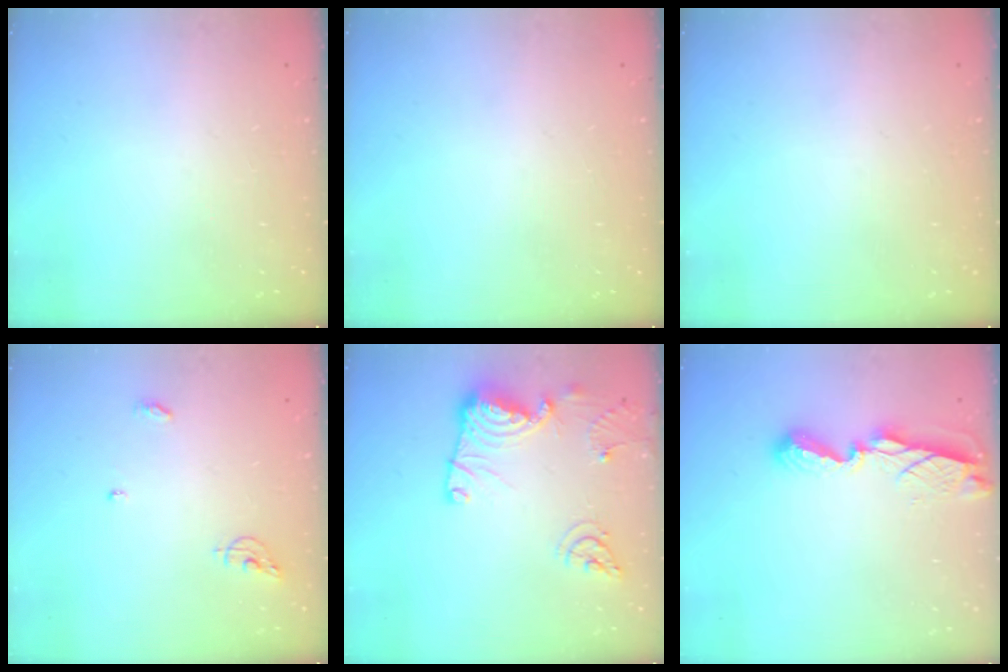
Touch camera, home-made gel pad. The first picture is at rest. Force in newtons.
{"total": 0.0}
{"total": 0.0}
{"total": 6.3, "press": 6.3, "slide": 0.2}
{"total": 14.1, "press": 14.0, "slide": 1.1}
{"total": 8.3, "press": 8.3, "slide": 0.7}